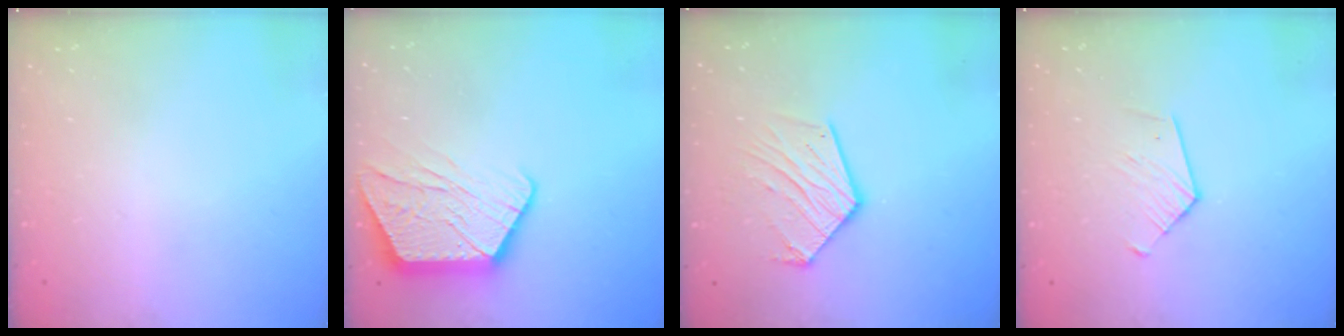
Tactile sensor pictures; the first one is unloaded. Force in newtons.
{"total": 14.2, "press": 14.2, "slide": 1.0}
{"total": 13.6, "press": 13.6, "slide": 1.1}
{"total": 5.6, "press": 5.5, "slide": 0.6}